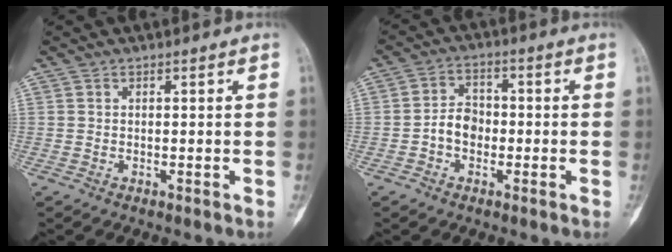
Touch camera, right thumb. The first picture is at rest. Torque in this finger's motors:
{"motor_torque": [1.03, 0.71, 0.53, -0.28, 0.03]}